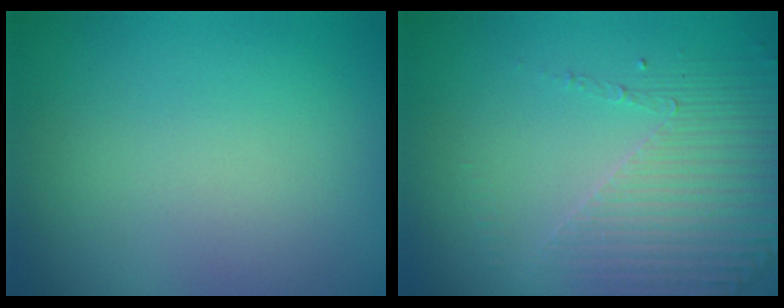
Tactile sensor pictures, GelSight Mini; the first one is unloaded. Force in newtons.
{"total": 4.3, "press": 3.3, "slide": 2.7}